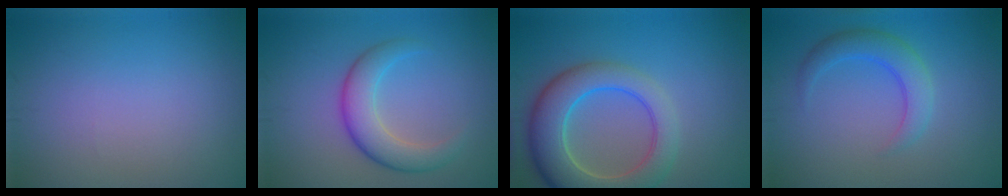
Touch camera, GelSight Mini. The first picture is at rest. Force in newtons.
{"total": 4.6, "press": 4.6, "slide": 0.1}
{"total": 8.1, "press": 8.1, "slide": 0.7}
{"total": 3.4, "press": 3.4, "slide": 0.0}